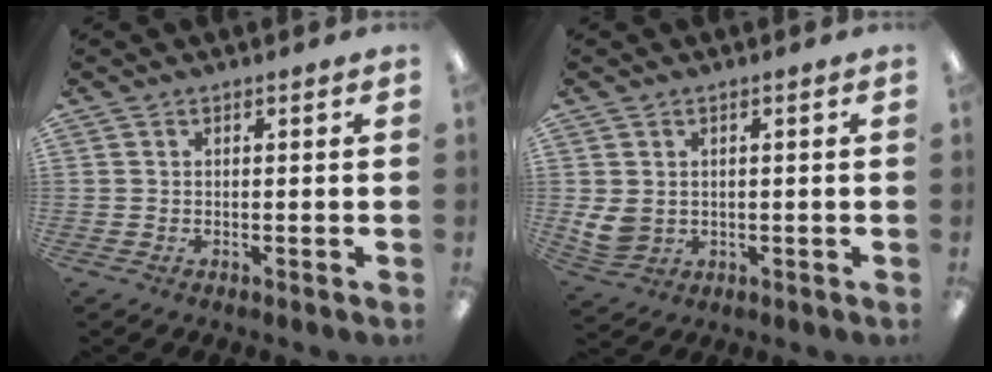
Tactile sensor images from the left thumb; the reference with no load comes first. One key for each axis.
{"total": 4.9, "fx": 0.7, "fy": 4.1, "fz": 2.5, "tx": -0.062, "ty": -0.001, "tz": 0.016}